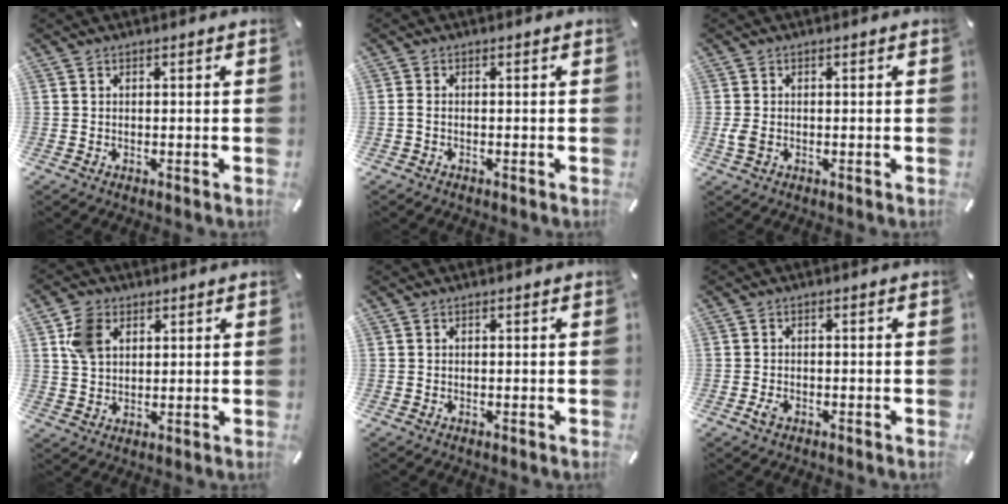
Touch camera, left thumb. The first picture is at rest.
{"total": 1.2, "force": [-0.6, 0.3, 1.0], "torque": [-0.018, -0.001, -0.010]}
{"total": 2.2, "force": [-0.6, 1.4, 1.6], "torque": [-0.042, -0.004, -0.012]}
{"total": 7.1, "force": [3.0, 5.4, 3.6], "torque": [-0.083, 0.007, 0.057]}
{"total": 0.0}
{"total": 2.0, "force": [-1.1, 1.1, 1.2], "torque": [-0.029, 0.001, -0.021]}